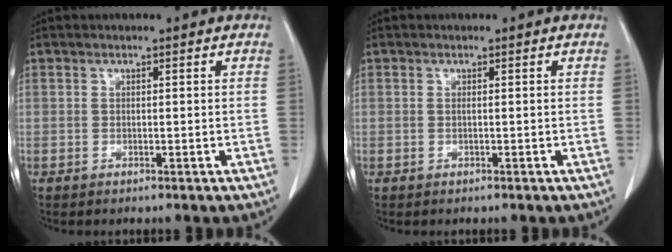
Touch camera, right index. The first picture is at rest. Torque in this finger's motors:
{"motor_torque": [-0.12, 0.23, -0.06, -0.01]}